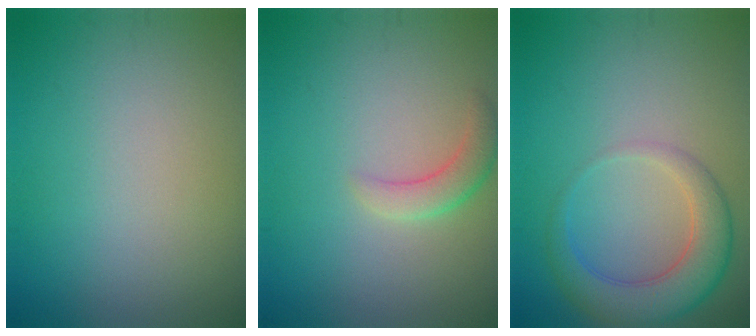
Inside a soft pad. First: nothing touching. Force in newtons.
{"total": 2.2, "press": 2.2, "slide": 0.1}
{"total": 4.9, "press": 4.9, "slide": 0.4}